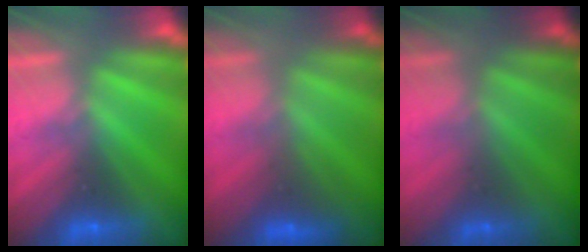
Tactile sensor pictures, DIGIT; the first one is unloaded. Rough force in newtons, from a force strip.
{"total": 2.9}
{"total": 1.0}